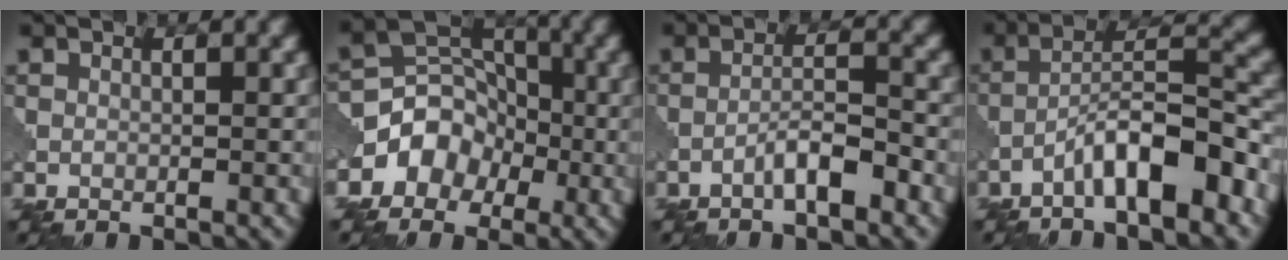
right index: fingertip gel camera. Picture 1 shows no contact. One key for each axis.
{"total": 5.0, "fx": -2.0, "fy": 4.1, "fz": 2.1, "tx": -0.014, "ty": 0.016, "tz": -0.047}
{"total": 3.3, "fx": -2.1, "fy": 0.6, "fz": 2.5, "tx": -0.044, "ty": 0.014, "tz": -0.042}
{"total": 6.9, "fx": -4.0, "fy": 1.4, "fz": 5.4, "tx": -0.092, "ty": 0.019, "tz": -0.071}